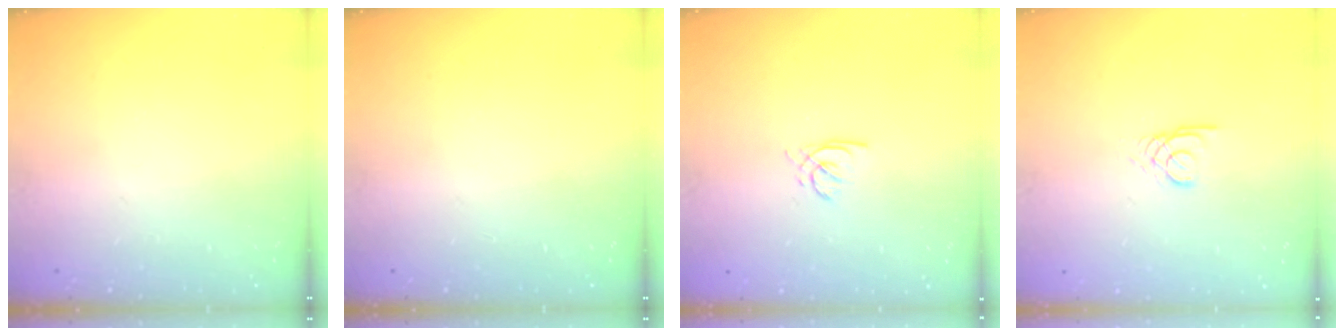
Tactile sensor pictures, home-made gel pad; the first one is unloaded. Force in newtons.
{"total": 0.0}
{"total": 2.2, "press": 2.2, "slide": 0.2}
{"total": 2.3, "press": 2.3, "slide": 0.2}